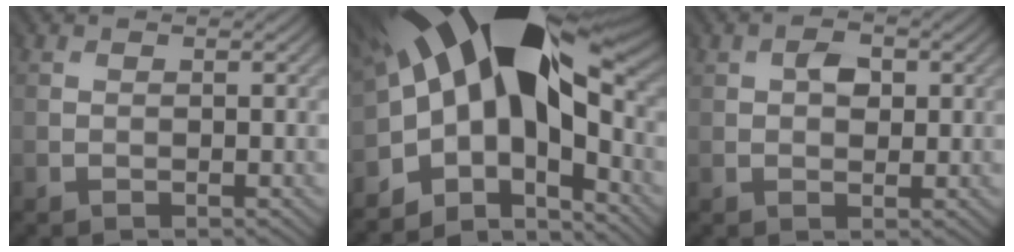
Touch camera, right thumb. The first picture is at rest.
{"total": 16.5, "force": [-0.5, 8.1, 14.3], "torque": [-0.220, -0.004, -0.005]}
{"total": 2.2, "force": [0.3, 1.8, 1.3], "torque": [-0.022, 0.002, 0.007]}